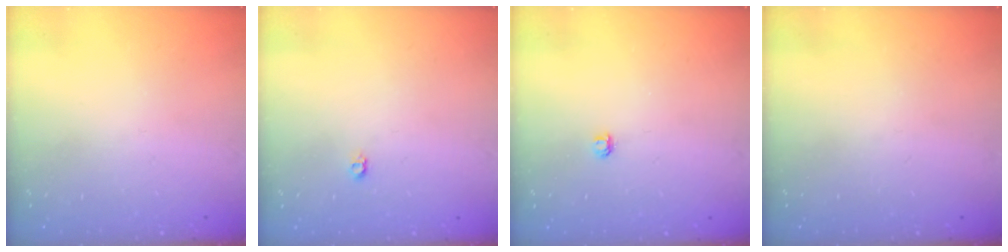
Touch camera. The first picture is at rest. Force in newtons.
{"total": 3.7, "press": 3.7, "slide": 0.4}
{"total": 2.8, "press": 2.8, "slide": 0.3}
{"total": 0.0}